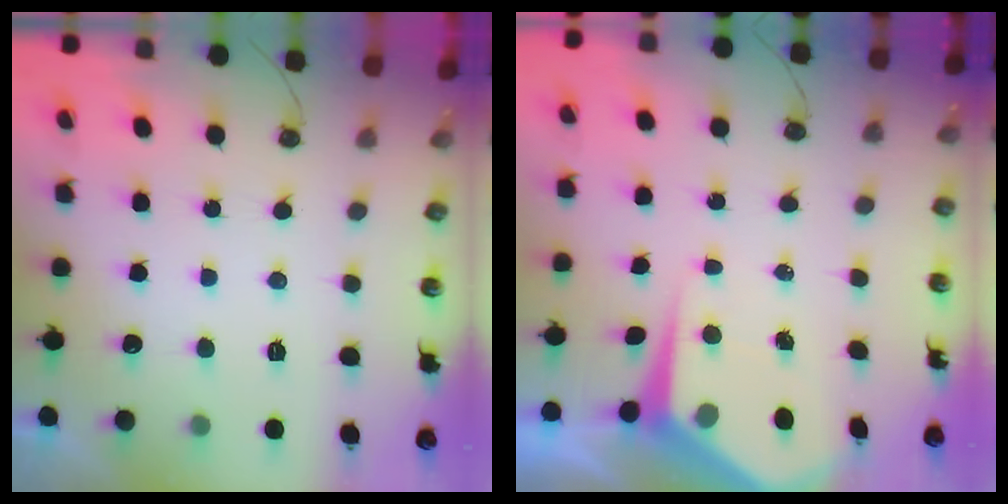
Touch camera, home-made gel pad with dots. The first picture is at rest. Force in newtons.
{"total": 6.3, "press": 6.3, "slide": 0.4}